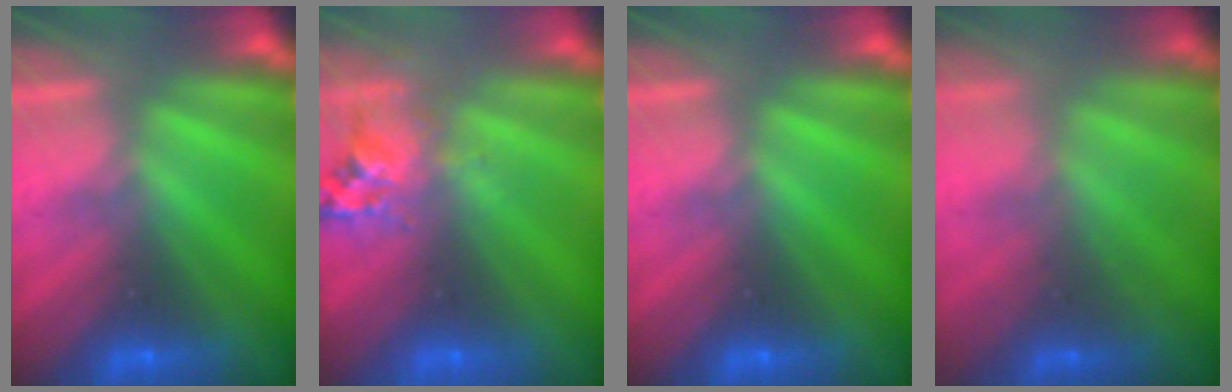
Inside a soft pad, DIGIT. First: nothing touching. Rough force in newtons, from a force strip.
{"total": 2.5}
{"total": 0.0}
{"total": 1.8}